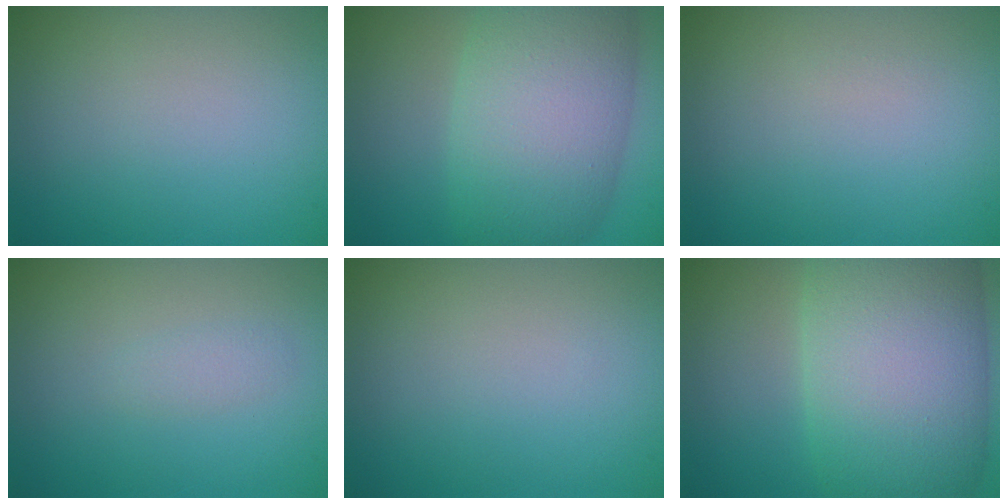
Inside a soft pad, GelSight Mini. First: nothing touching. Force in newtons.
{"total": 10.6, "press": 10.5, "slide": 0.4}
{"total": 0.0}
{"total": 1.0, "press": 1.0, "slide": 0.0}
{"total": 0.0}
{"total": 14.2, "press": 14.2, "slide": 0.6}